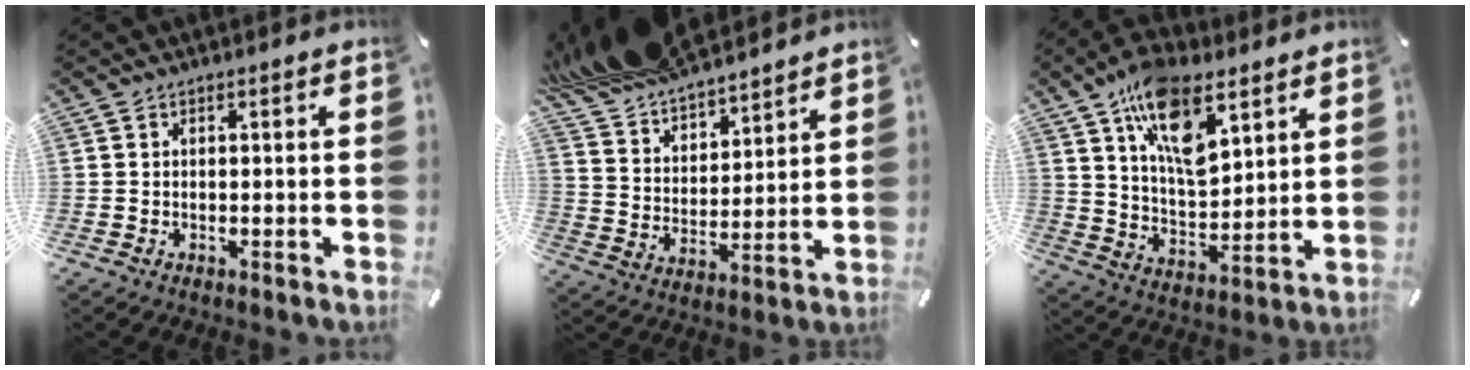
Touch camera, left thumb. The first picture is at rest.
{"total": 13.7, "force": [12.8, 3.9, 3.1], "torque": [-0.111, -0.097, 0.237]}
{"total": 15.9, "force": [9.6, 8.0, 9.9], "torque": [-0.175, -0.036, 0.173]}